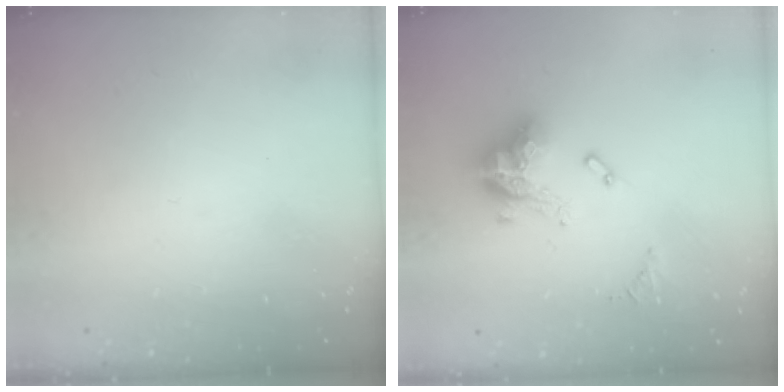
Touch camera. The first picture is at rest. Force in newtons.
{"total": 13.9, "press": 13.9, "slide": 1.2}